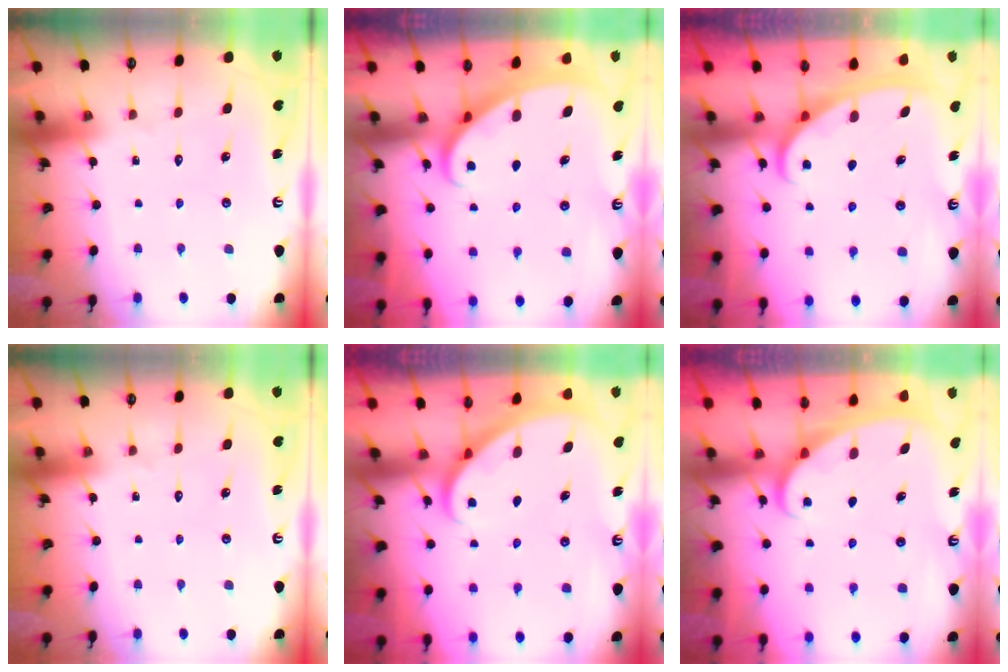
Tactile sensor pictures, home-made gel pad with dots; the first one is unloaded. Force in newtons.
{"total": 2.2, "press": 2.2, "slide": 0.2}
{"total": 2.8, "press": 2.8, "slide": 0.4}
{"total": 0.0}
{"total": 2.8, "press": 2.8, "slide": 0.2}
{"total": 2.2, "press": 2.2, "slide": 0.4}